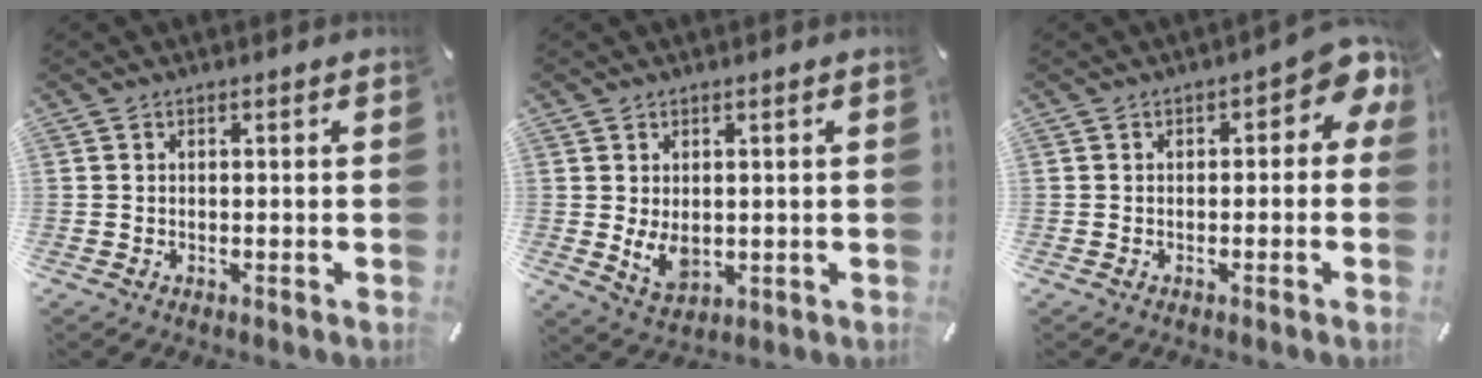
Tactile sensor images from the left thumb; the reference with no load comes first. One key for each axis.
{"total": 5.9, "fx": 0.2, "fy": 4.2, "fz": 4.1, "tx": -0.084, "ty": -0.010, "tz": 0.002}
{"total": 5.0, "fx": 0.5, "fy": 3.0, "fz": 4.0, "tx": -0.053, "ty": 0.003, "tz": 0.002}